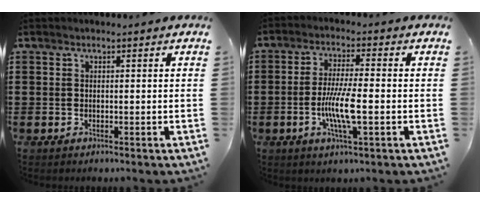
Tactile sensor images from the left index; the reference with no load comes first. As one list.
[{"total": 7.4, "force": [-1.7, 1.3, 7.0], "torque": [-0.138, -0.006, -0.035]}]